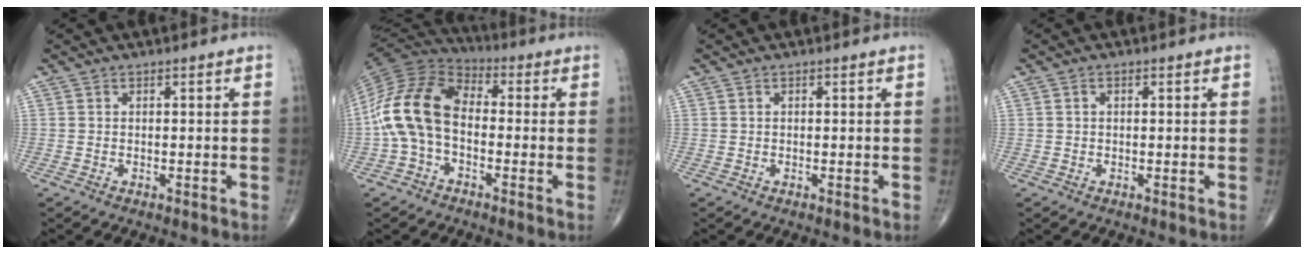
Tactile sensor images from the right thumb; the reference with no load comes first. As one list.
[{"total": 14.9, "force": [-1.7, 9.6, 11.2], "torque": [-0.219, 0.038, -0.043]}, {"total": 0.0}, {"total": 0.7, "force": [0.1, 0.4, 0.5], "torque": [-0.009, 0.001, 0.002]}]